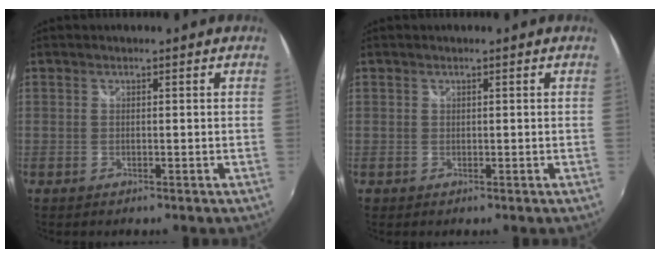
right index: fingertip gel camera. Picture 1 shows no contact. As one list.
[{"total": 0.8, "force": [0.0, 0.7, -0.1], "torque": [0.001, 0.002, 0.000]}]